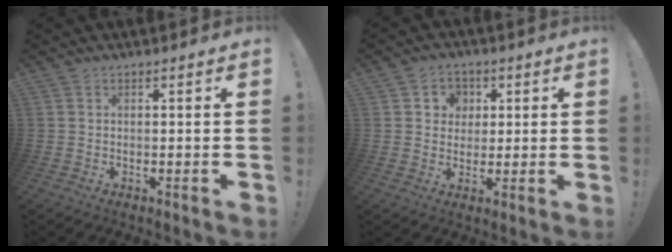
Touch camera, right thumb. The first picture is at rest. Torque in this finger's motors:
{"motor_torque": [0.65, 0.87, 0.01, 0.02, 0.19]}